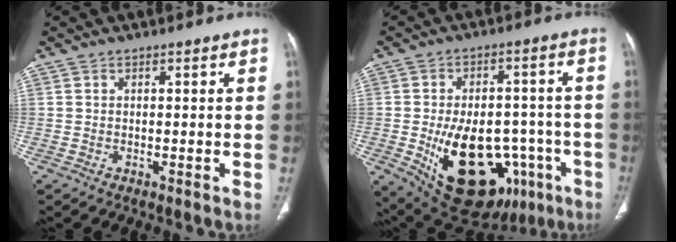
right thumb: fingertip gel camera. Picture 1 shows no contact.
{"total": 23.4, "force": [-8.1, 14.0, 16.8], "torque": [-0.234, 0.017, -0.090]}